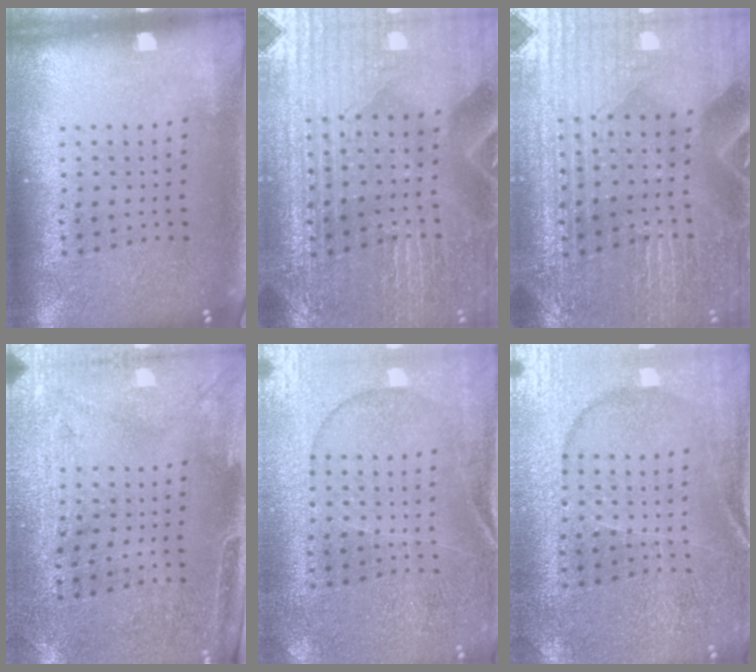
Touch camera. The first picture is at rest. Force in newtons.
{"total": 2.5, "press": 2.4, "slide": 0.4}
{"total": 2.5, "press": 2.4, "slide": 0.4}
{"total": 3.0, "press": 2.3, "slide": 1.8}
{"total": 0.8, "press": 0.6, "slide": 0.5}
{"total": 1.8, "press": 1.8, "slide": 0.2}